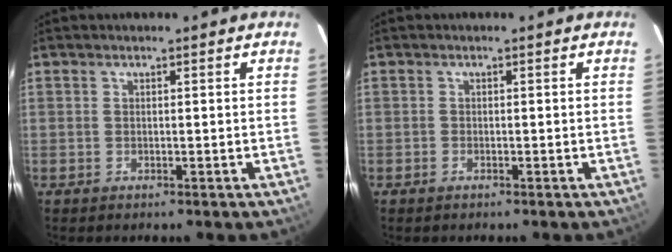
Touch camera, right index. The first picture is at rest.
{"total": 0.7, "force": [-0.6, 0.3, 0.2], "torque": [-0.005, 0.000, -0.012]}